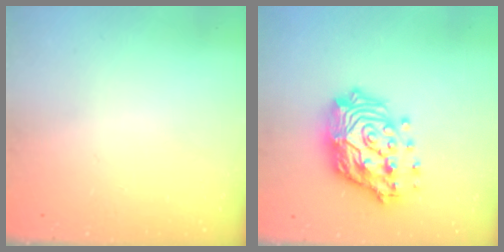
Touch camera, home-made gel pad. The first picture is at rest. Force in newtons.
{"total": 19.3, "press": 19.2, "slide": 2.1}